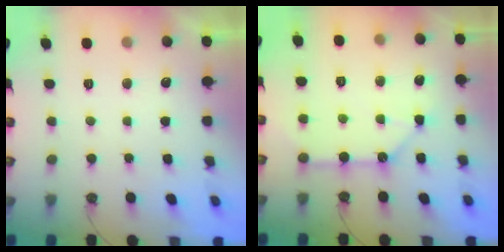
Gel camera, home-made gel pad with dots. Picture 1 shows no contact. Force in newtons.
{"total": 10.8, "press": 10.7, "slide": 1.0}